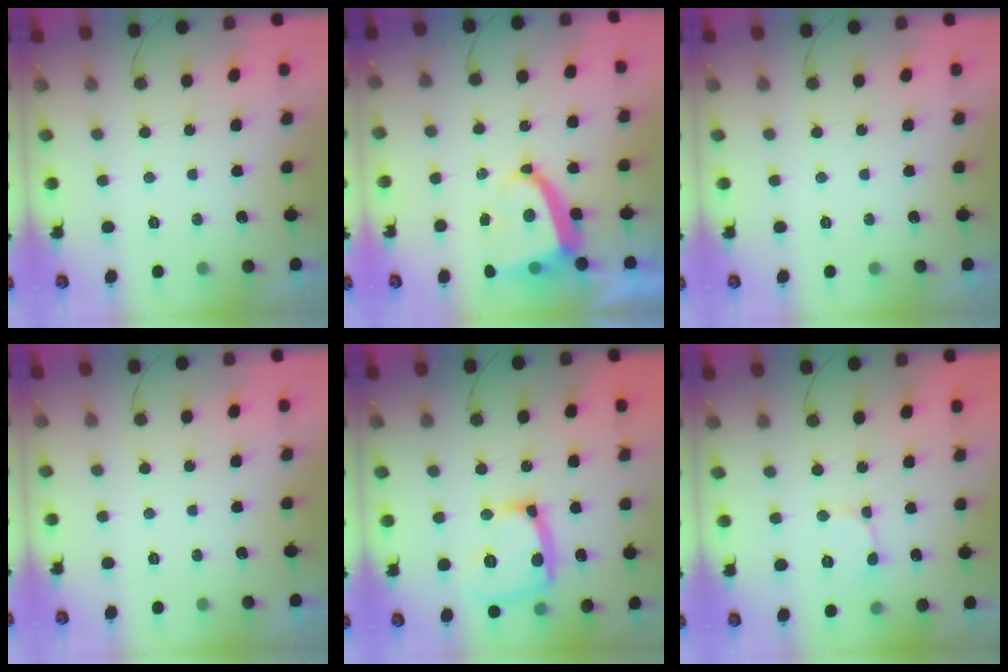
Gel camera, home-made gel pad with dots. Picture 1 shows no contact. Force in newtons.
{"total": 7.4, "press": 7.4, "slide": 0.9}
{"total": 0.0}
{"total": 0.0}
{"total": 16.1, "press": 16.1, "slide": 1.4}
{"total": 1.6, "press": 1.6, "slide": 0.1}